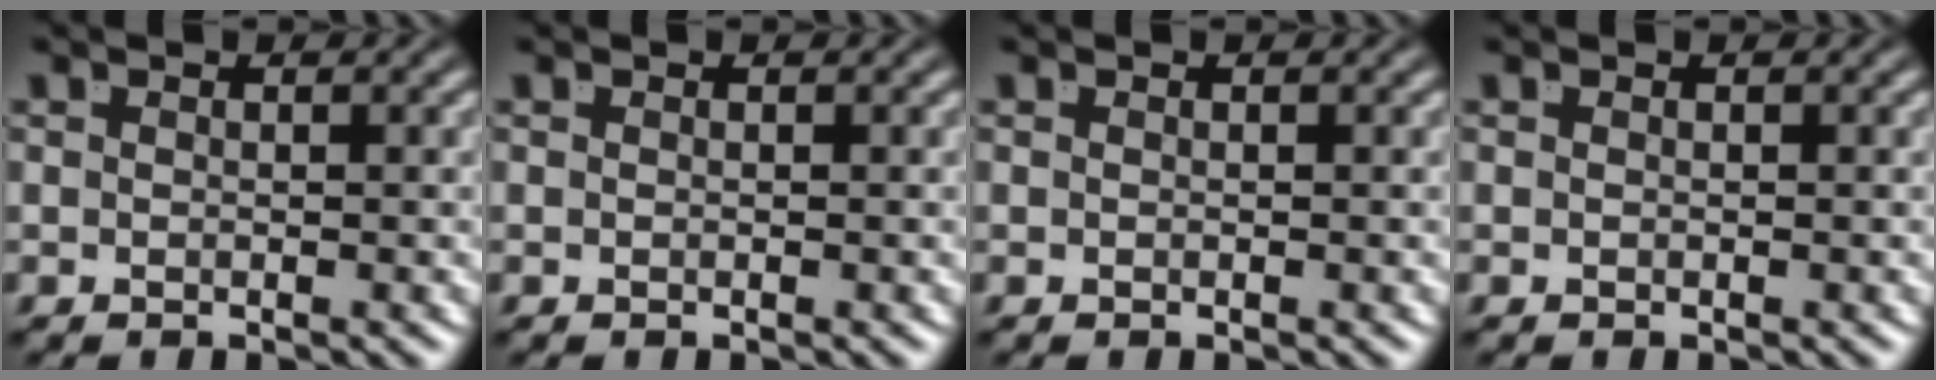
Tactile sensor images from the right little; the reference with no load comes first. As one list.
[{"total": 0.0}, {"total": 0.0}, {"total": 0.0}]